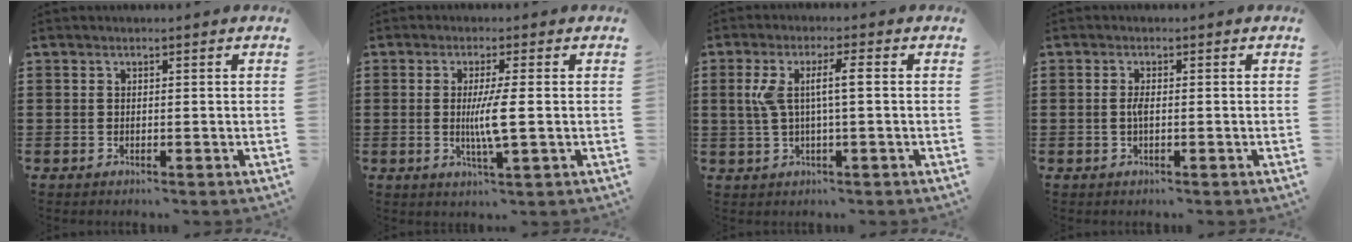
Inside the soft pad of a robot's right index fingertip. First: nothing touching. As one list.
[{"total": 5.1, "force": [-0.2, 0.1, 5.1], "torque": [-0.097, -0.010, -0.008]}, {"total": 5.5, "force": [0.5, 0.7, 5.4], "torque": [-0.125, -0.006, -0.004]}, {"total": 1.6, "force": [-0.3, 0.4, 1.5], "torque": [-0.037, -0.002, -0.008]}]